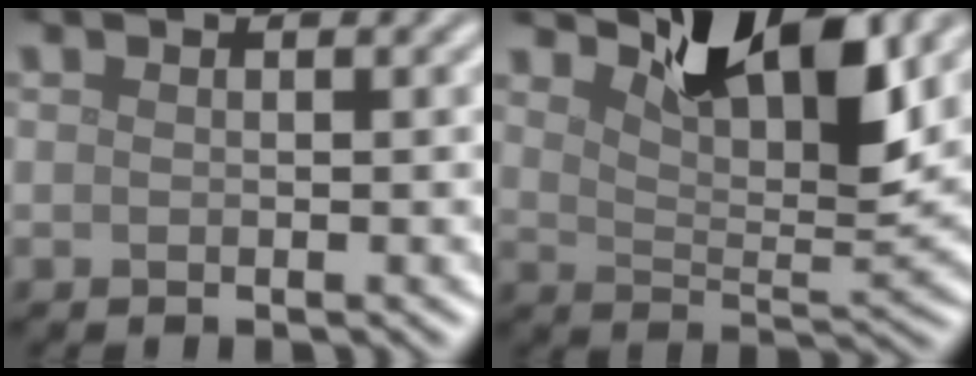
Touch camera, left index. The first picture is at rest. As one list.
[{"total": 7.6, "force": [5.0, 2.5, 5.2], "torque": [-0.085, -0.005, 0.079]}]